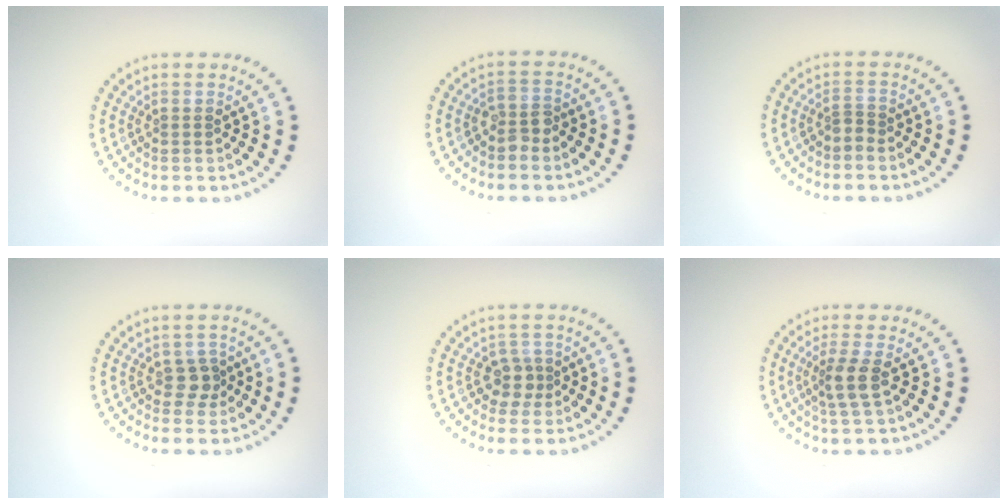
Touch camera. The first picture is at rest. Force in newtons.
{"total": 1.8, "press": 1.6, "slide": 0.8}
{"total": 0.8, "press": 0.5, "slide": 0.7}
{"total": 1.6, "press": 1.3, "slide": 1.0}
{"total": 2.0, "press": 1.6, "slide": 1.2}
{"total": 2.4, "press": 1.9, "slide": 1.4}